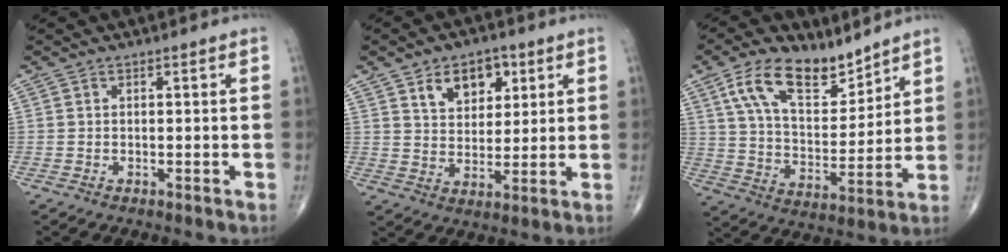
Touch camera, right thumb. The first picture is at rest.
{"total": 9.5, "force": [4.5, 6.1, 5.7], "torque": [-0.053, -0.021, 0.075]}
{"total": 15.0, "force": [9.7, 7.3, 8.8], "torque": [-0.127, -0.050, 0.183]}